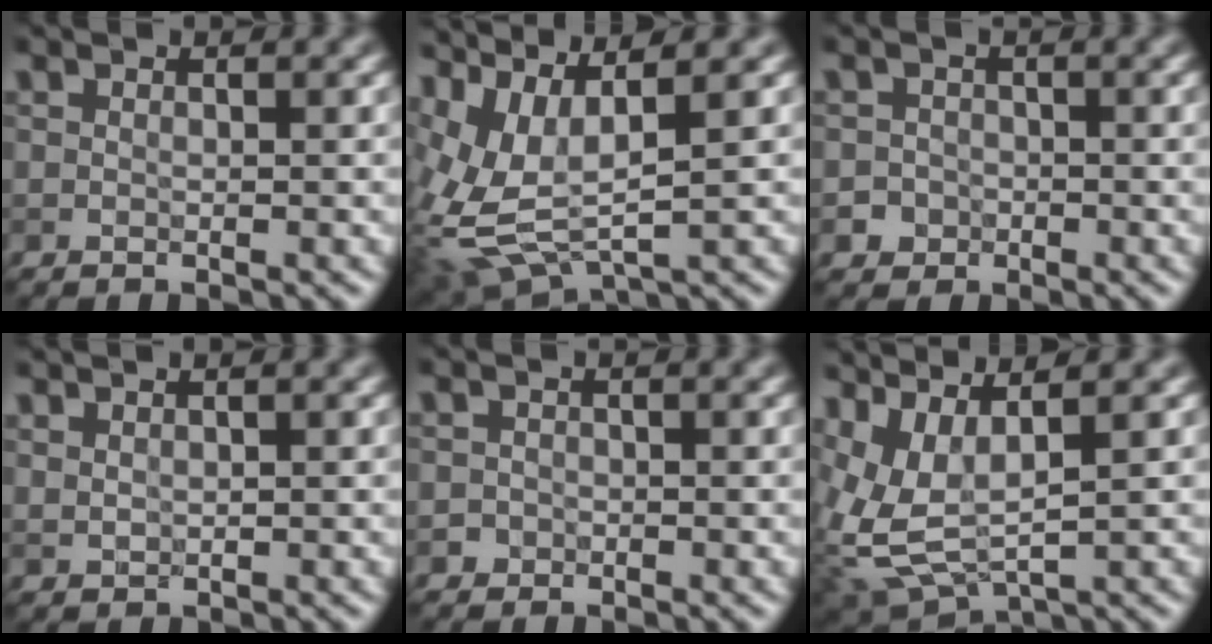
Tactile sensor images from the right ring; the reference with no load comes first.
{"total": 6.1, "force": [1.1, 2.6, 5.4], "torque": [-0.144, 0.003, 0.045]}
{"total": 1.7, "force": [-1.2, 0.7, -0.9], "torque": [0.021, 0.004, -0.008]}
{"total": 0.9, "force": [0.9, 0.2, -0.1], "torque": [0.002, 0.003, 0.026]}
{"total": 1.3, "force": [-1.0, 0.3, -0.8], "torque": [0.017, 0.000, -0.004]}
{"total": 5.8, "force": [1.5, 2.5, 5.0], "torque": [-0.129, 0.004, 0.062]}